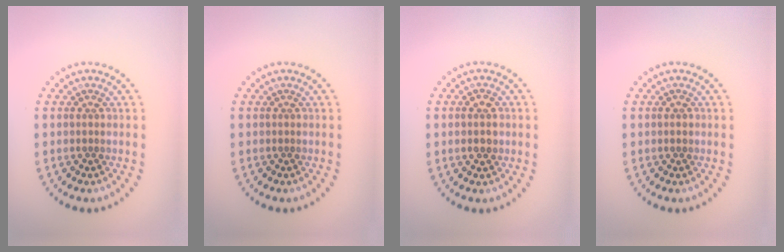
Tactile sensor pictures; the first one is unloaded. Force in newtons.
{"total": 0.0}
{"total": 2.3, "press": 2.3, "slide": 0.1}
{"total": 0.8, "press": 0.8, "slide": 0.1}